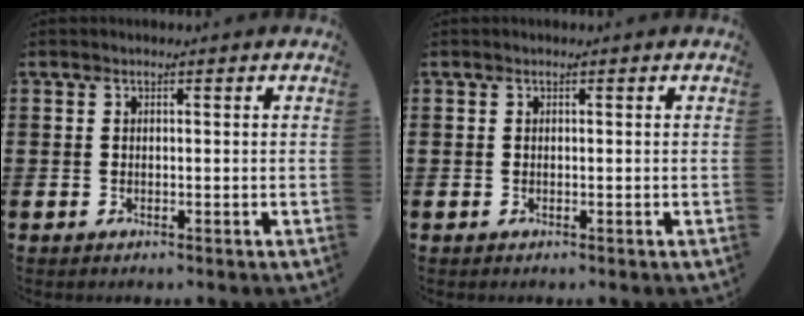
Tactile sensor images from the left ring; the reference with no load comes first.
{"total": 0.0}